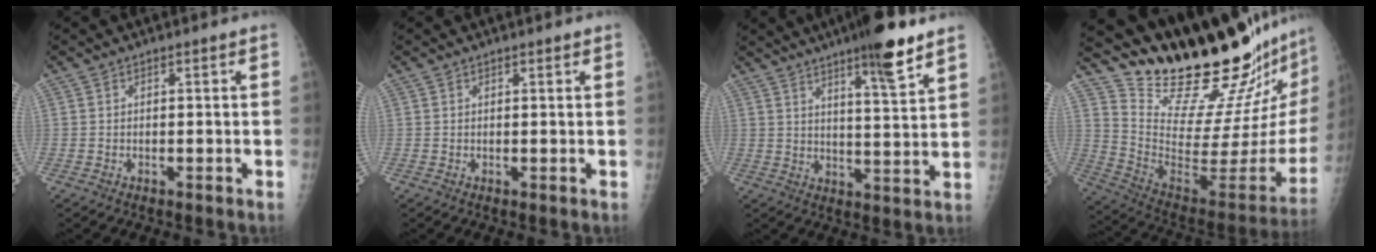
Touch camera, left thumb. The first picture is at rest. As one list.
[{"total": 0.8, "force": [0.5, 0.3, 0.5], "torque": [-0.004, -0.001, 0.006]}, {"total": 11.4, "force": [7.6, 1.5, 8.4], "torque": [-0.118, -0.044, 0.114]}, {"total": 32.0, "force": [27.7, 5.1, 15.1], "torque": [-0.213, -0.202, 0.407]}]